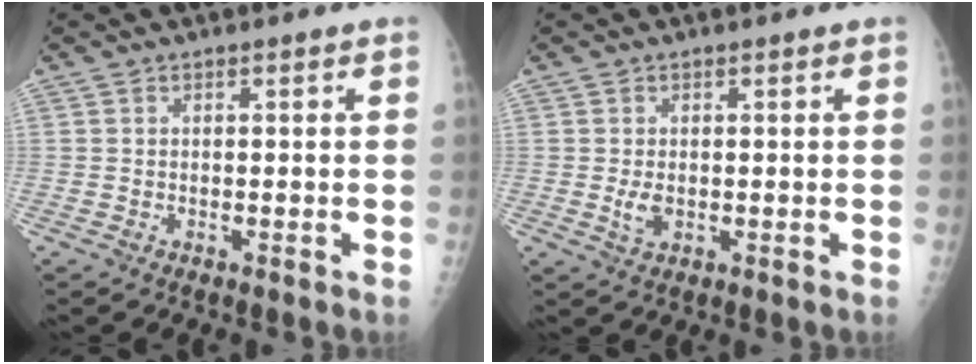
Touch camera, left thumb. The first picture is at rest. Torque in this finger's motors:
{"motor_torque": [0.57, 0.74, 0.51, -0.05, 0.03]}